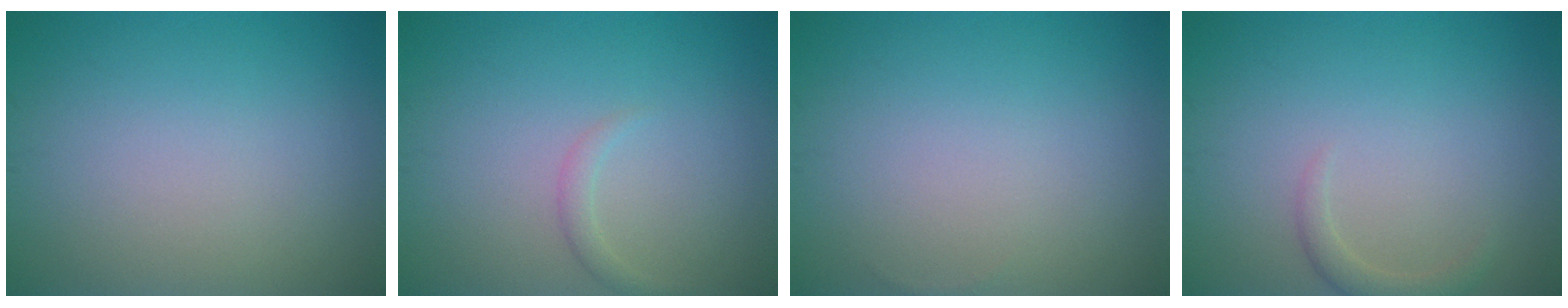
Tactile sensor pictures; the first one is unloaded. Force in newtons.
{"total": 1.0, "press": 1.0, "slide": 0.1}
{"total": 0.0}
{"total": 1.4, "press": 1.4, "slide": 0.1}